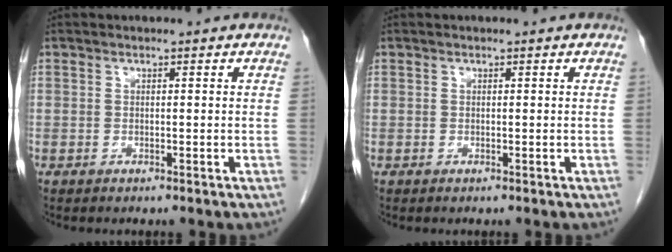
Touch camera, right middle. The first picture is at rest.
{"total": 0.0}